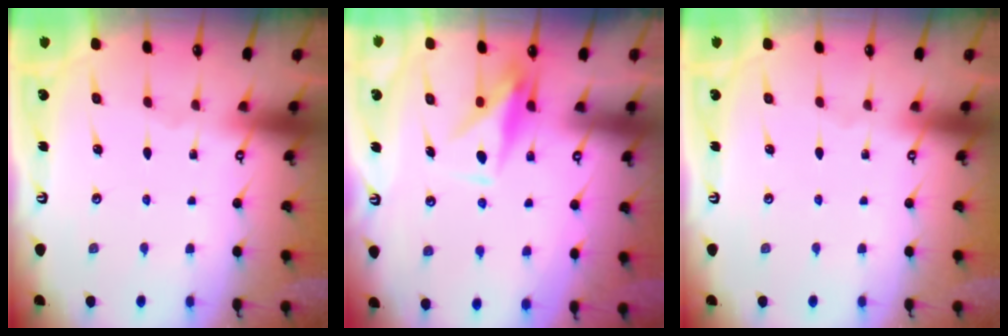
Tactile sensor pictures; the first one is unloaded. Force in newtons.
{"total": 9.1, "press": 9.1, "slide": 0.2}
{"total": 0.0}